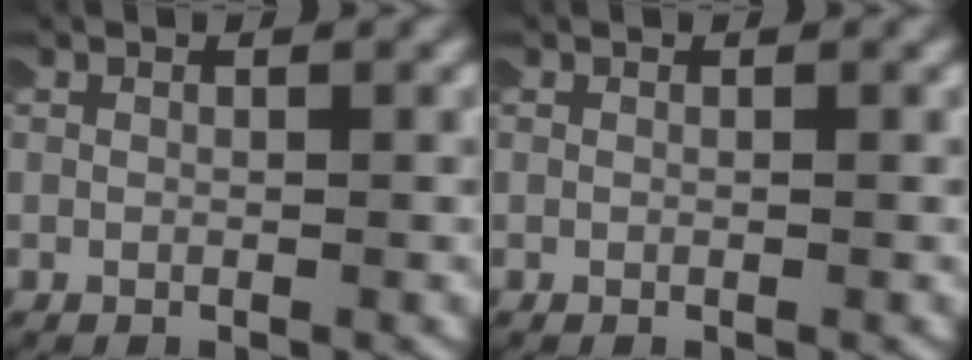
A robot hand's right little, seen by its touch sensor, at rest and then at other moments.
{"total": 0.0}